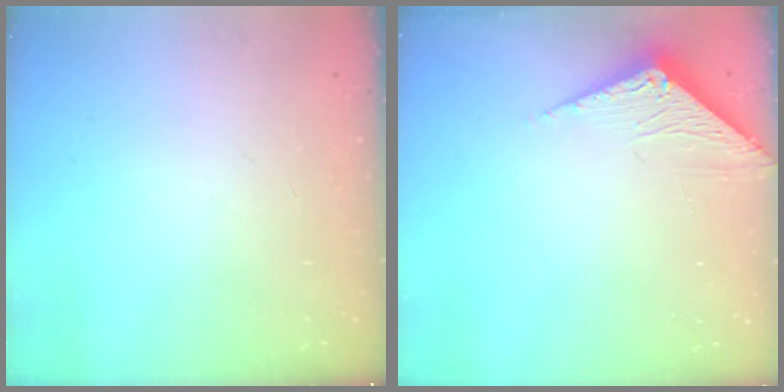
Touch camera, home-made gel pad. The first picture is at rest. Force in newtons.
{"total": 3.3, "press": 3.2, "slide": 0.3}